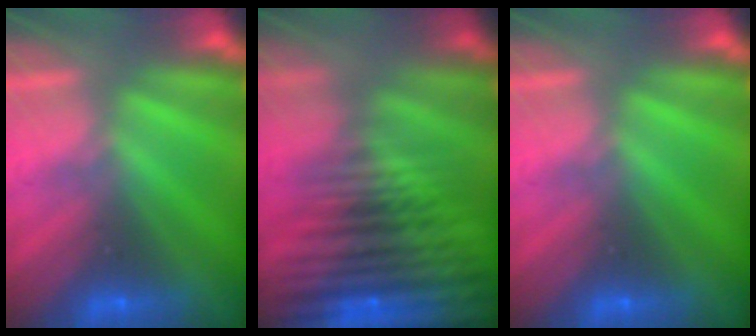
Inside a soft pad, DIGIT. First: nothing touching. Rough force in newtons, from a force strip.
{"total": 8.6}
{"total": 0.0}